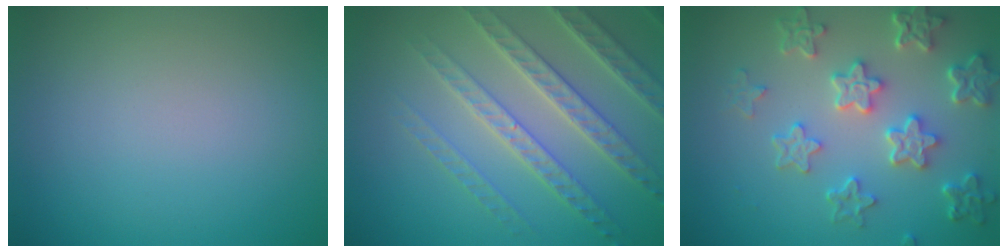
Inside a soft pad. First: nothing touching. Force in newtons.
{"total": 5.8, "press": 4.8, "slide": 3.3}
{"total": 5.6, "press": 4.4, "slide": 3.4}